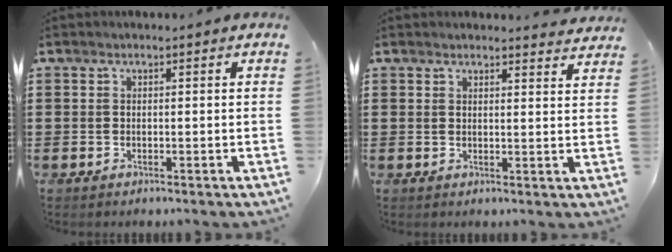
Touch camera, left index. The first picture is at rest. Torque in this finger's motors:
{"motor_torque": [0.18, 0.20, 0.09, 0.00]}